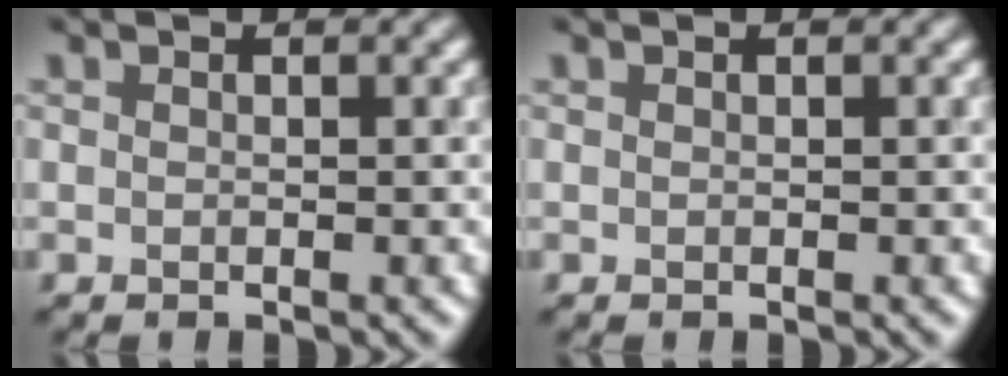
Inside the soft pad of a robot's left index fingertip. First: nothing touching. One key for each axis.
{"total": 0.0}